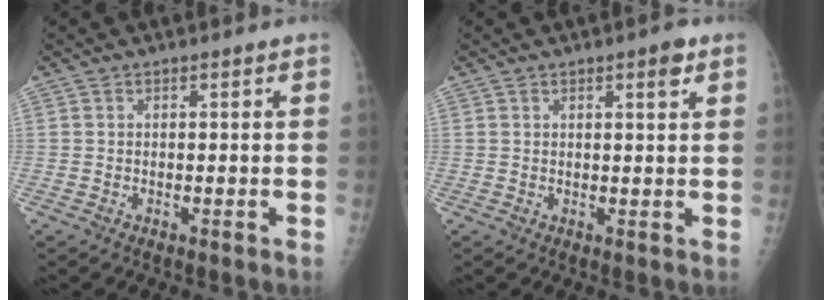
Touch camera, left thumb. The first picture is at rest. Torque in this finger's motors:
{"motor_torque": [-0.18, 0.20, 0.05, 0.09, 0.02]}